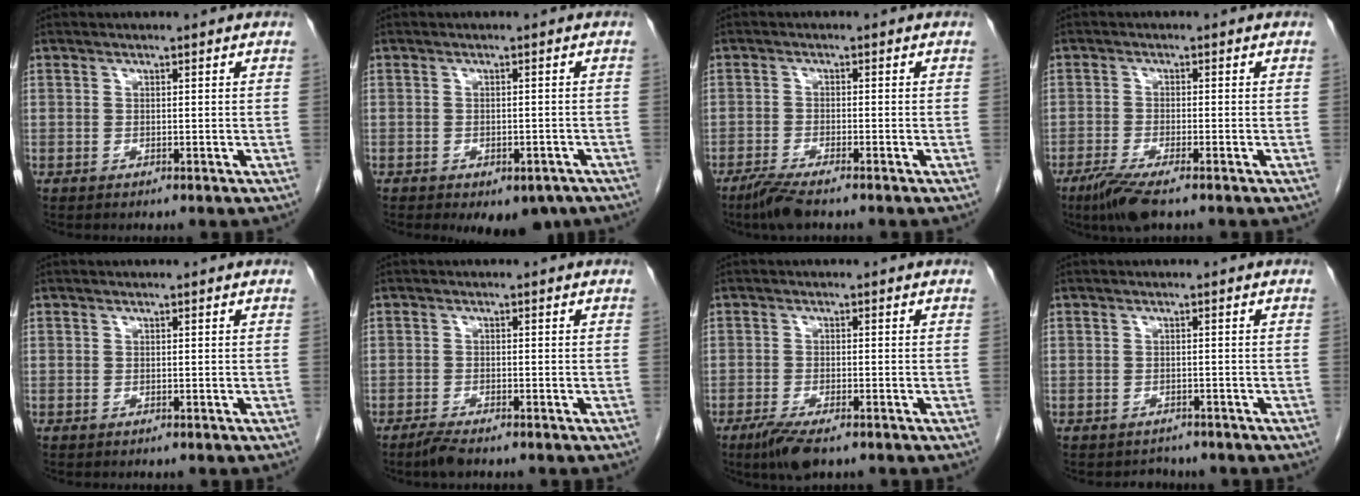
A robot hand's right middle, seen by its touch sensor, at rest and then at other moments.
{"total": 7.0, "force": [-5.0, 3.5, 3.3], "torque": [-0.025, 0.001, -0.064]}
{"total": 4.1, "force": [-3.2, 0.3, 2.6], "torque": [-0.057, -0.011, -0.061]}
{"total": 5.4, "force": [-3.7, 0.6, 3.9], "torque": [-0.079, -0.015, -0.068]}
{"total": 0.0}
{"total": 2.5, "force": [-2.1, 0.3, 1.4], "torque": [-0.037, -0.007, -0.039]}
{"total": 5.1, "force": [-3.4, 1.2, 3.5], "torque": [-0.070, -0.011, -0.058]}
{"total": 2.0, "force": [-1.7, 1.0, -0.3], "torque": [-0.001, 0.000, -0.025]}